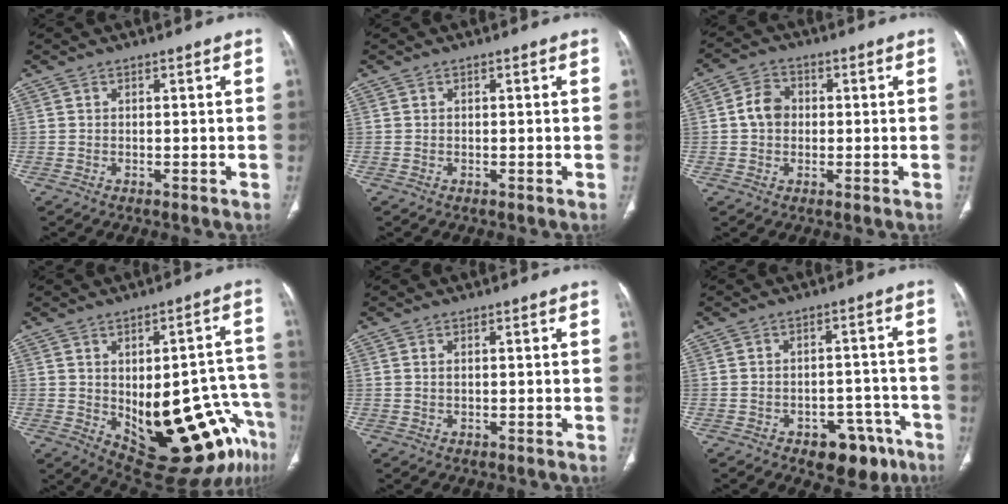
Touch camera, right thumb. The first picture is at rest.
{"total": 0.0}
{"total": 5.3, "force": [0.2, 4.2, 3.2], "torque": [-0.050, 0.012, -0.001]}
{"total": 21.6, "force": [-7.6, 8.3, 18.4], "torque": [-0.187, 0.029, -0.080]}
{"total": 0.8, "force": [0.3, 0.4, 0.6], "torque": [-0.015, 0.001, 0.007]}
{"total": 9.4, "force": [-5.7, 5.6, 5.0], "torque": [-0.028, 0.043, -0.070]}